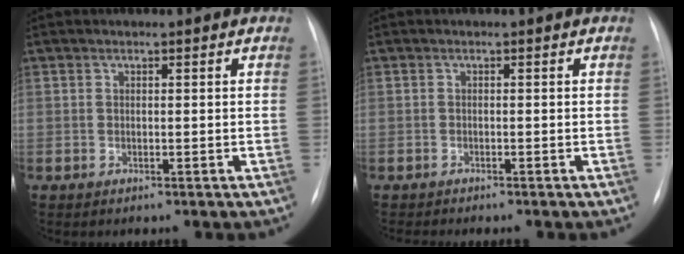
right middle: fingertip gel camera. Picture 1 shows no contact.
{"total": 1.8, "force": [-1.6, -0.1, 0.7], "torque": [-0.006, -0.001, -0.021]}